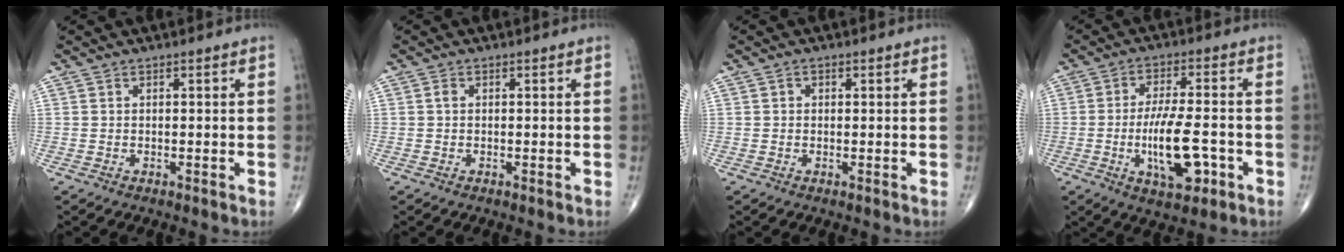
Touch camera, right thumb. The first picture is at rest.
{"total": 0.7, "force": [0.0, 0.5, 0.5], "torque": [-0.008, 0.001, -0.003]}
{"total": 0.7, "force": [0.1, 0.6, 0.3], "torque": [0.004, 0.001, -0.001]}
{"total": 11.6, "force": [-3.3, 4.2, 10.4], "torque": [-0.175, 0.008, -0.052]}